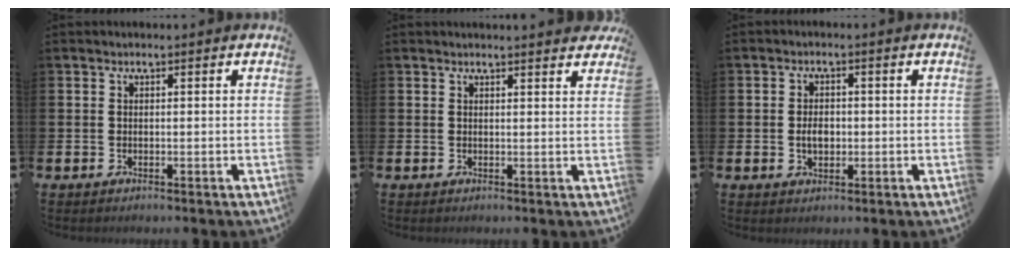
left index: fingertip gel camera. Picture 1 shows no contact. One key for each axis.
{"total": 1.3, "fx": 1.3, "fy": -0.1, "fz": -0.1, "tx": 0.014, "ty": -0.011, "tz": 0.021}
{"total": 2.8, "fx": -0.2, "fy": 1.9, "fz": 2.0, "tx": -0.021, "ty": -0.002, "tz": -0.010}